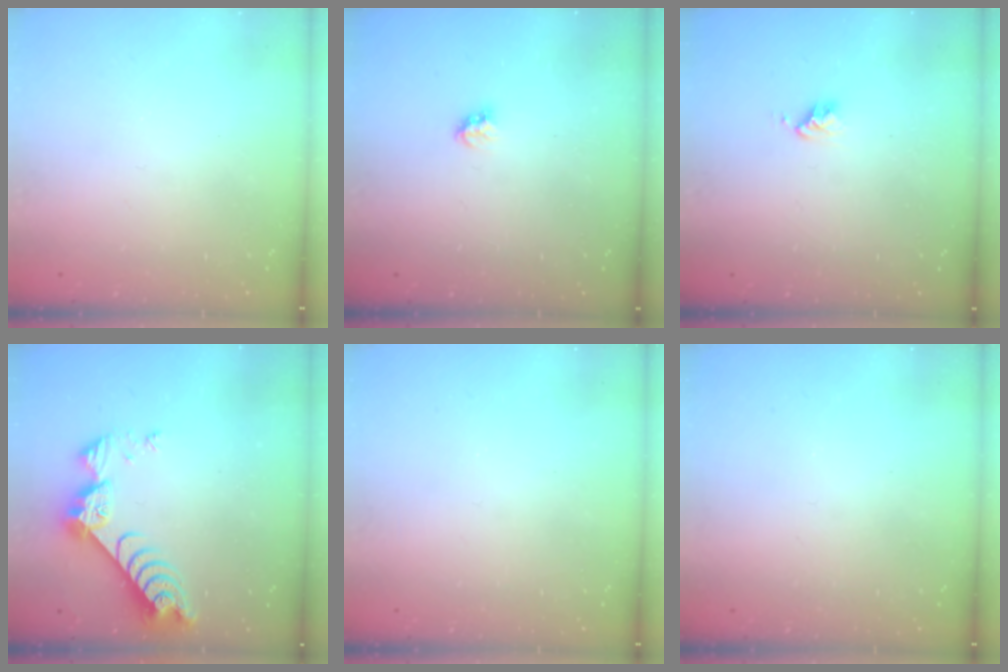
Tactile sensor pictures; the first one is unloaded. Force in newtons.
{"total": 2.8, "press": 2.8, "slide": 0.5}
{"total": 2.7, "press": 2.6, "slide": 0.4}
{"total": 9.4, "press": 9.4, "slide": 0.9}
{"total": 0.0}
{"total": 0.0}